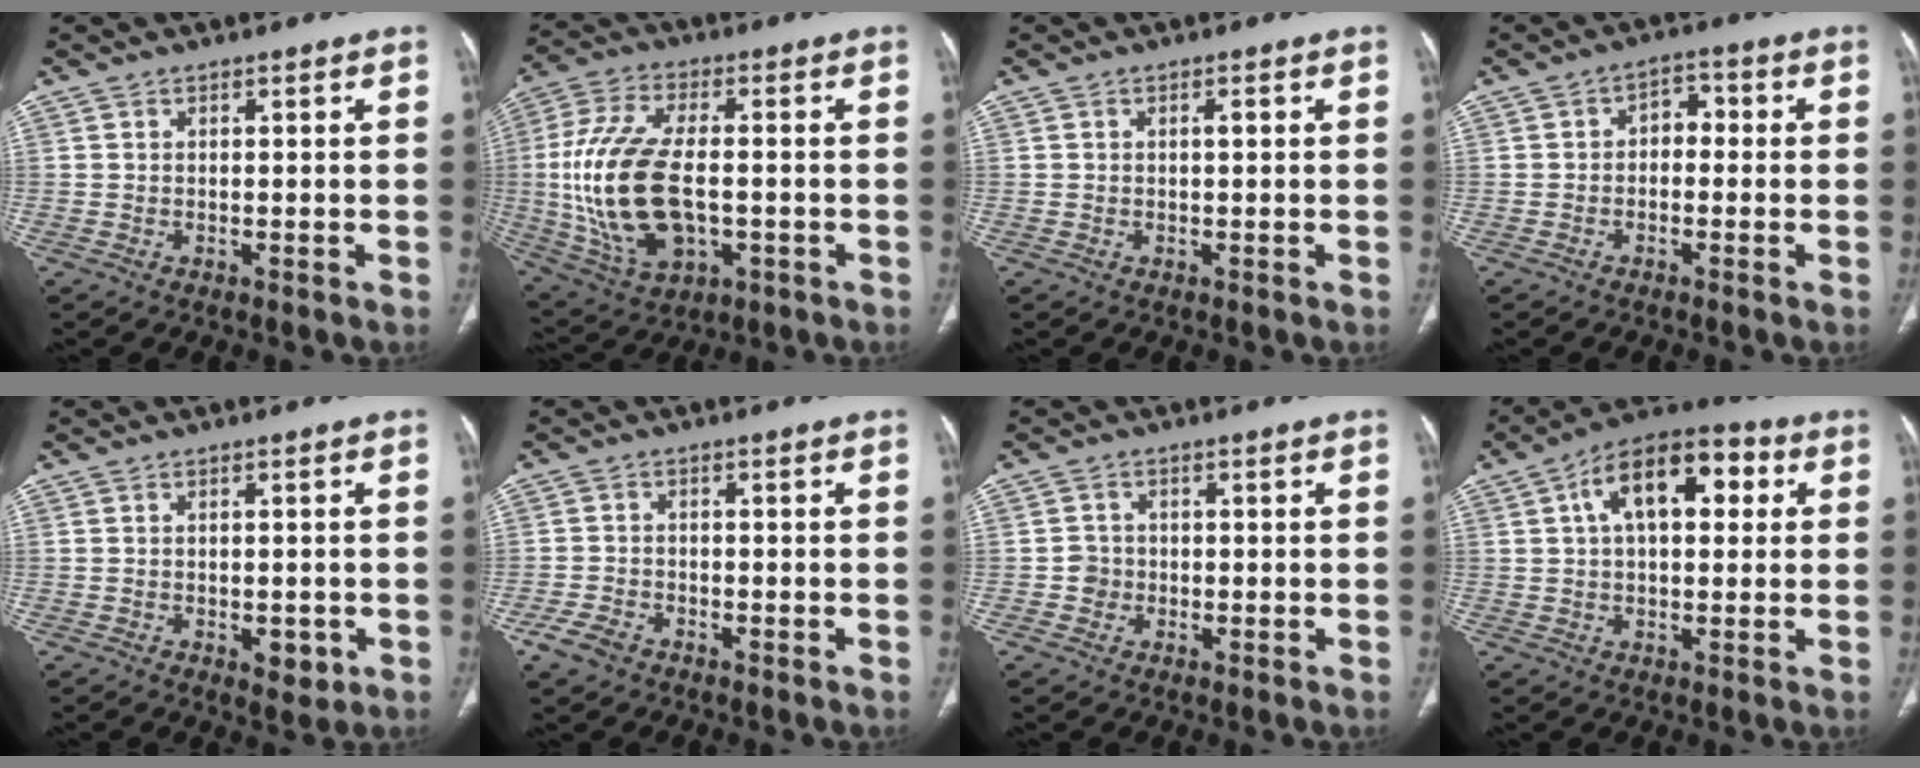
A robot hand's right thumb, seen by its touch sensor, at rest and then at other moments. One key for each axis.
{"total": 20.1, "fx": -1.5, "fy": 10.7, "fz": 16.9, "tx": -0.354, "ty": 0.002, "tz": -0.013}
{"total": 0.9, "fx": 0.1, "fy": 0.3, "fz": 0.9, "tx": -0.016, "ty": 0.000, "tz": 0.001}
{"total": 4.1, "fx": -0.4, "fy": 2.9, "fz": 2.9, "tx": -0.027, "ty": 0.022, "tz": -0.018}
{"total": 3.8, "fx": -1.2, "fy": 2.1, "fz": 2.9, "tx": -0.027, "ty": 0.000, "tz": -0.005}
{"total": 4.0, "fx": -2.5, "fy": 2.4, "fz": 2.0, "tx": -0.046, "ty": 0.010, "tz": -0.043}
{"total": 2.5, "fx": -0.5, "fy": 2.4, "fz": 0.6, "tx": 0.004, "ty": 0.008, "tz": -0.011}
{"total": 14.8, "fx": 4.2, "fy": 7.9, "fz": 11.8, "tx": -0.166, "ty": 0.029, "tz": 0.059}